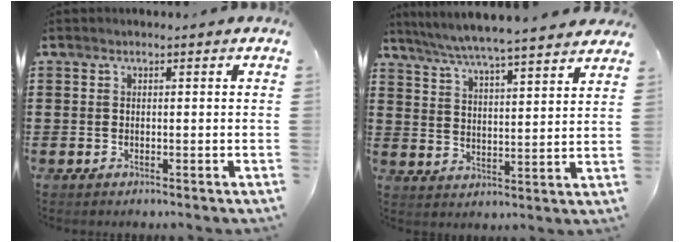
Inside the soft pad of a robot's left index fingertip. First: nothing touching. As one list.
[{"total": 5.6, "force": [5.3, -0.6, 1.9], "torque": [-0.061, -0.037, 0.088]}]